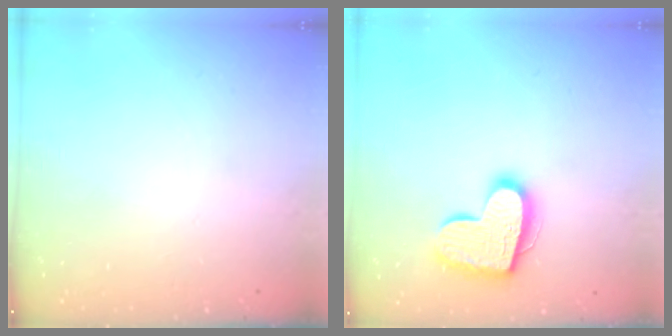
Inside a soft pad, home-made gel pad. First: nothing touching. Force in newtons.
{"total": 16.1, "press": 16.1, "slide": 0.9}